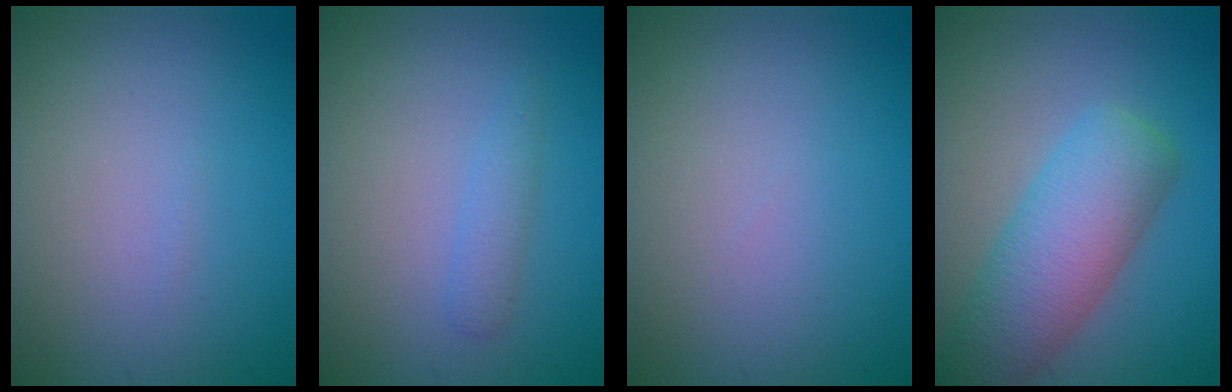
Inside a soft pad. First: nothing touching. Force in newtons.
{"total": 1.4, "press": 1.4, "slide": 0.1}
{"total": 0.0}
{"total": 6.7, "press": 6.7, "slide": 0.4}